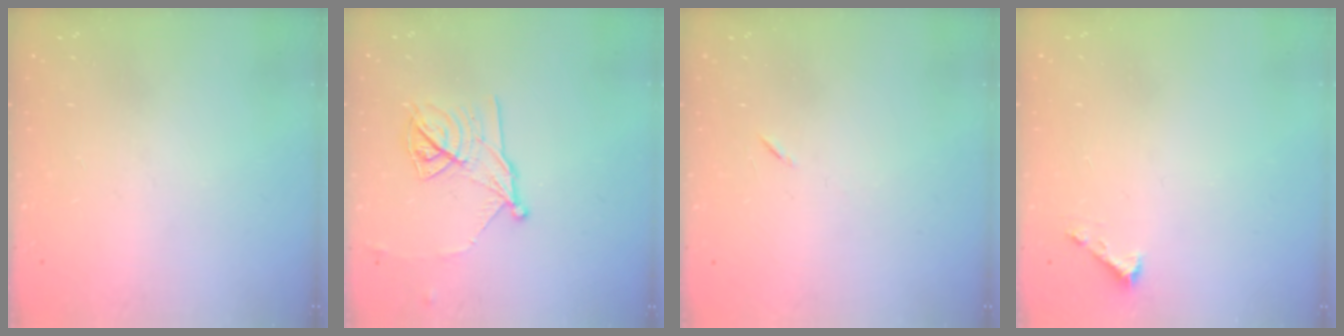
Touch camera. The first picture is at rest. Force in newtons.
{"total": 12.9, "press": 12.9, "slide": 0.2}
{"total": 4.9, "press": 4.5, "slide": 1.9}
{"total": 1.6, "press": 1.6, "slide": 0.1}